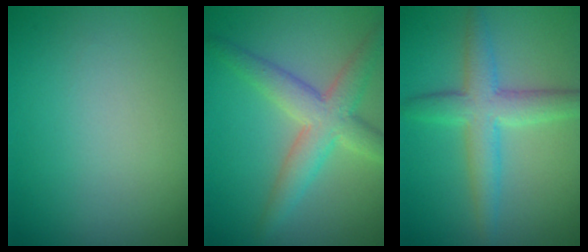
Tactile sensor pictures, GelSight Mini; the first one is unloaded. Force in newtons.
{"total": 4.9, "press": 4.9, "slide": 0.1}
{"total": 4.4, "press": 4.4, "slide": 0.1}